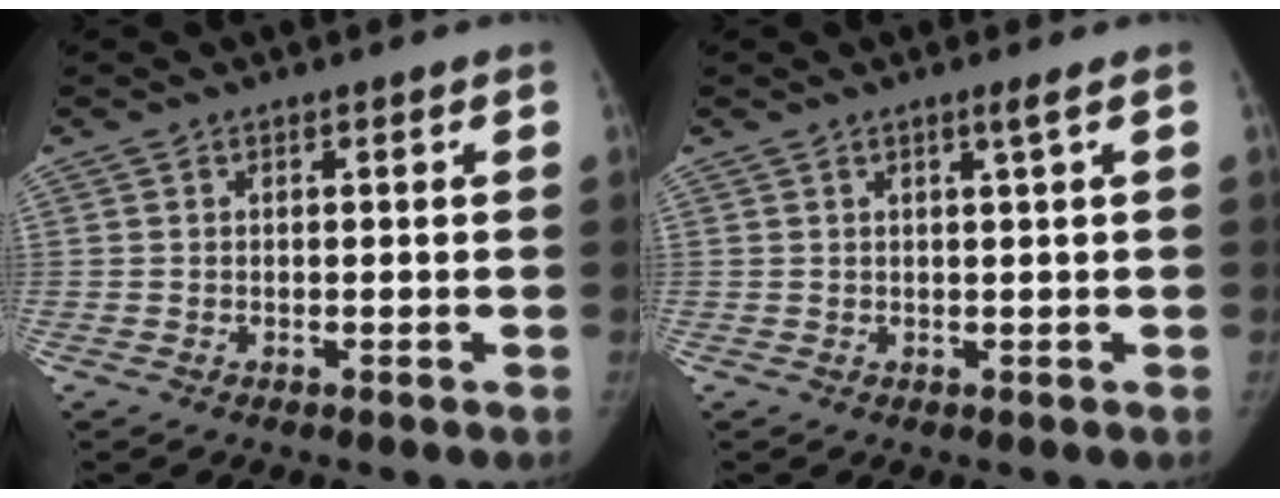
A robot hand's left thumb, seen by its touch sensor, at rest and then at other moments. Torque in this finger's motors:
{"motor_torque": [0.33, -0.22, 0.36, -0.01, -0.10]}